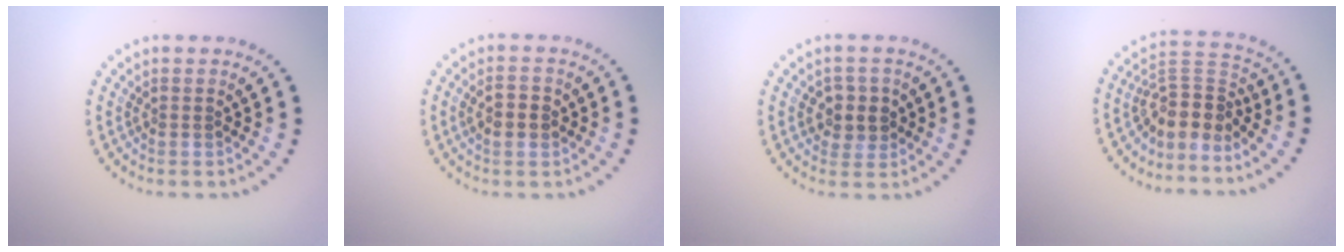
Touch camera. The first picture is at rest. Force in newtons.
{"total": 1.9, "press": 1.9, "slide": 0.3}
{"total": 2.7, "press": 2.5, "slide": 0.8}
{"total": 3.9, "press": 2.8, "slide": 2.8}